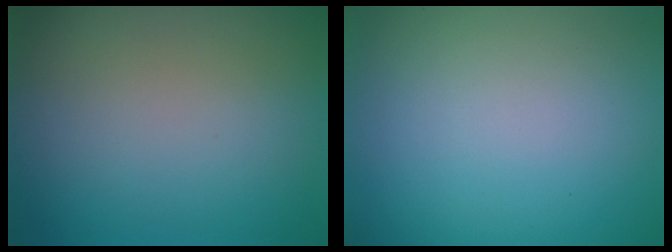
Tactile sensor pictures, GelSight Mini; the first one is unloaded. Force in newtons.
{"total": 0.0}